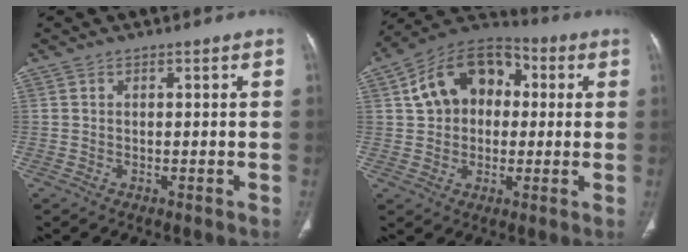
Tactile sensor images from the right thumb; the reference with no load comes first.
{"total": 15.2, "force": [2.8, 11.1, 10.0], "torque": [-0.131, 0.028, 0.036]}